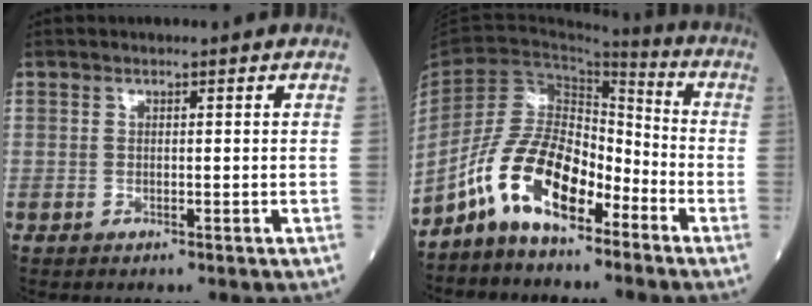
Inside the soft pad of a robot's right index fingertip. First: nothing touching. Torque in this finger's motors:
{"motor_torque": [0.56, -0.37, 0.45, 0.12]}